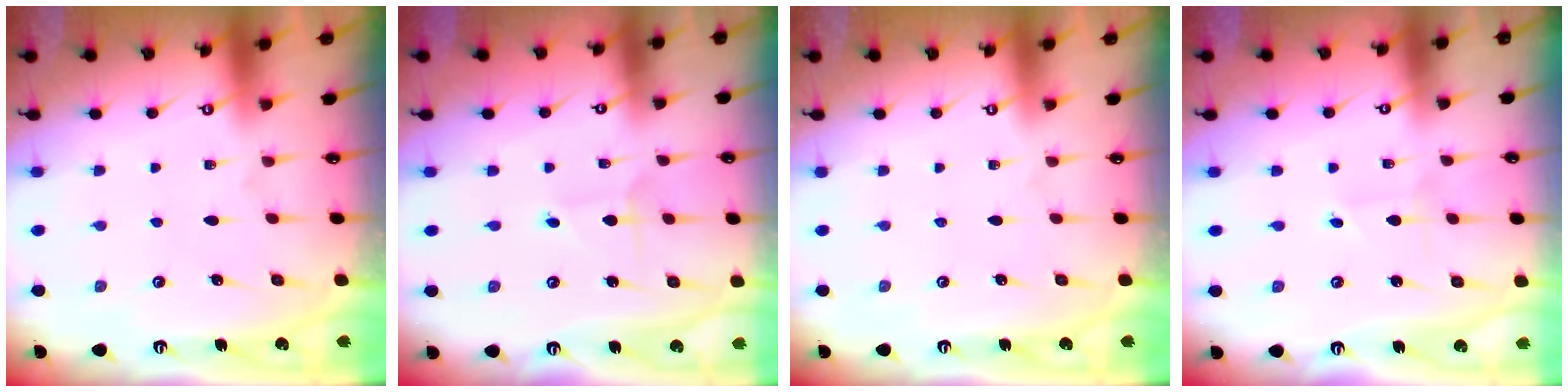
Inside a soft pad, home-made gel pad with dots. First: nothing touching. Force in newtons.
{"total": 2.1, "press": 2.1, "slide": 0.2}
{"total": 0.0}
{"total": 0.7, "press": 0.7, "slide": 0.0}